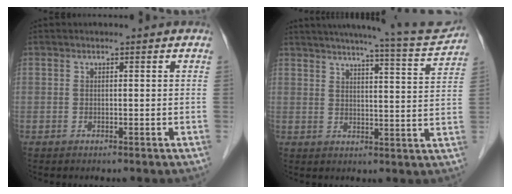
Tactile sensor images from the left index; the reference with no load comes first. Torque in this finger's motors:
{"motor_torque": [0.62, -0.87, 0.21, 0.08]}